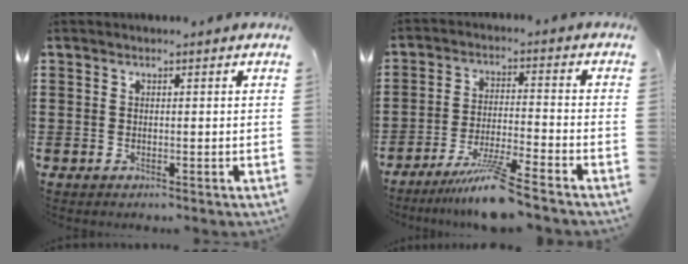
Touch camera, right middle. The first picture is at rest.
{"total": 8.1, "force": [-6.5, -0.1, 4.9], "torque": [-0.100, -0.018, -0.123]}